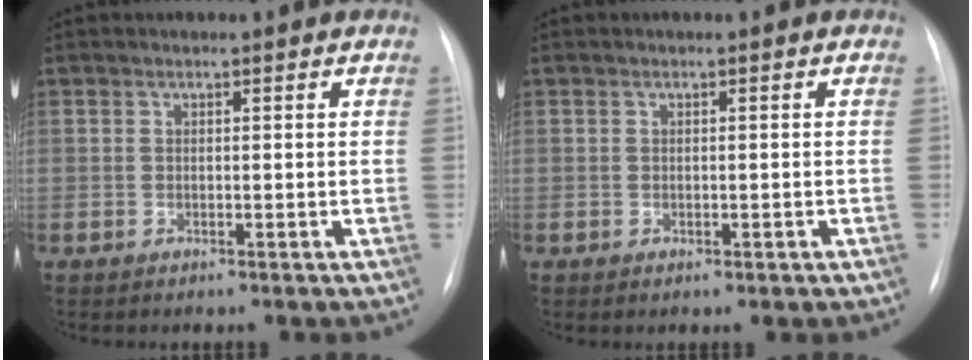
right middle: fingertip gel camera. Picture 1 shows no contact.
{"total": 1.1, "force": [-0.5, 0.6, 0.8], "torque": [-0.012, -0.002, 0.000]}